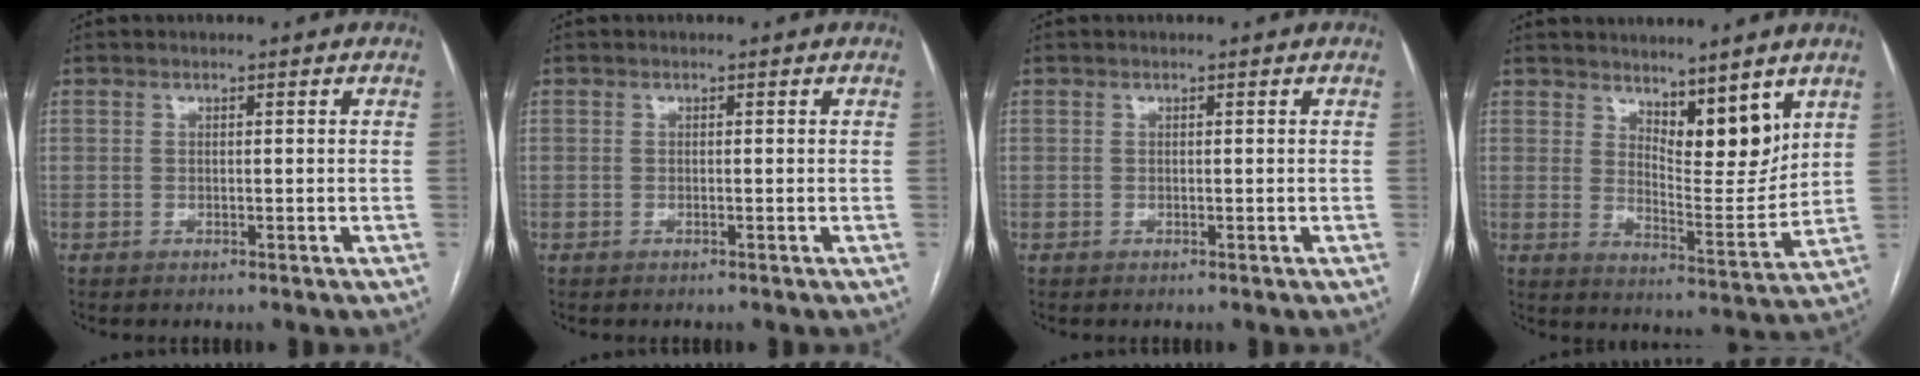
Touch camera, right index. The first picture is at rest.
{"total": 0.0}
{"total": 0.0}
{"total": 9.1, "force": [6.3, 2.8, 6.0], "torque": [-0.096, -0.012, 0.114]}